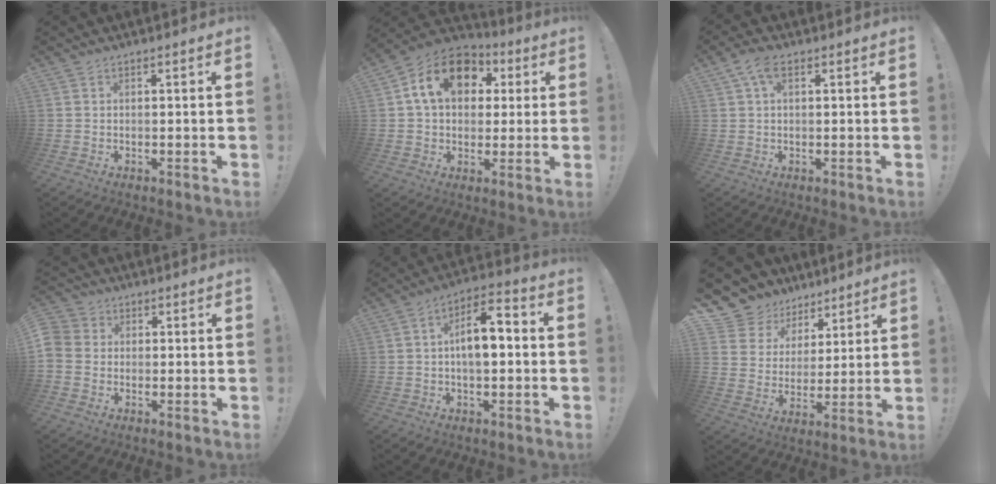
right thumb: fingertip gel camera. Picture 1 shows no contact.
{"total": 16.4, "force": [5.4, 11.8, 10.0], "torque": [-0.159, 0.002, 0.101]}
{"total": 4.9, "force": [1.8, 2.3, 4.0], "torque": [-0.072, 0.003, 0.031]}
{"total": 5.0, "force": [-0.7, 4.6, 1.9], "torque": [-0.048, 0.010, -0.012]}
{"total": 9.8, "force": [-0.3, 4.7, 8.6], "torque": [-0.118, 0.009, -0.006]}
{"total": 9.9, "force": [6.5, 7.3, 1.6], "torque": [-0.035, -0.058, 0.132]}